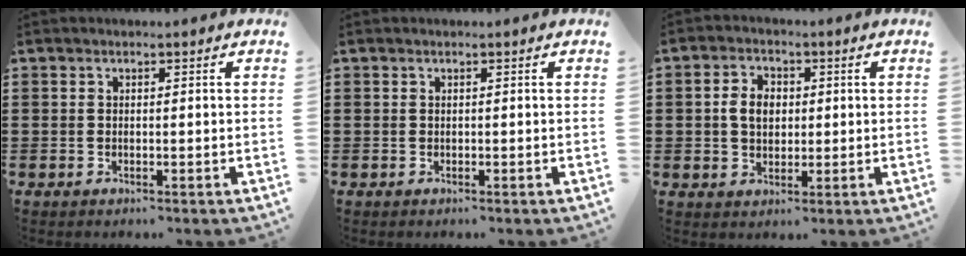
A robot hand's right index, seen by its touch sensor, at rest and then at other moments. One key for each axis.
{"total": 0.0}
{"total": 4.5, "fx": 0.1, "fy": 3.2, "fz": 3.1, "tx": -0.076, "ty": 0.009, "tz": -0.003}